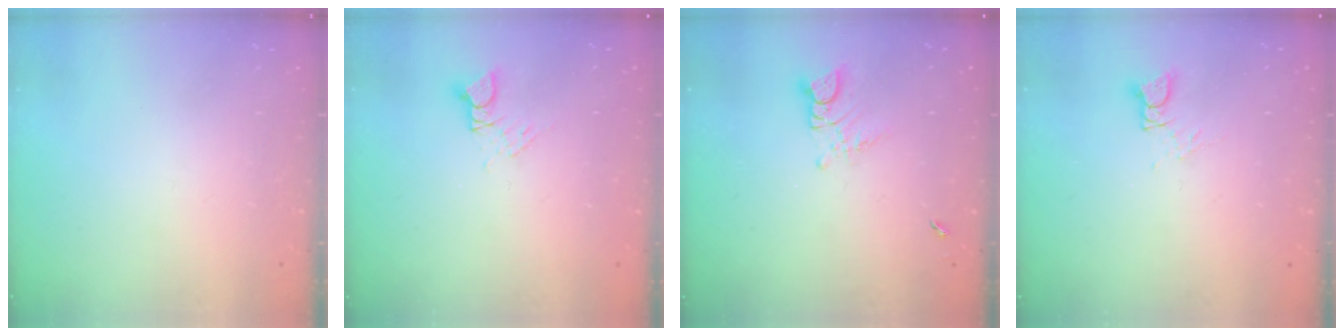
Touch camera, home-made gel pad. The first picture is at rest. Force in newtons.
{"total": 3.2, "press": 3.2, "slide": 0.4}
{"total": 2.8, "press": 2.8, "slide": 0.3}
{"total": 3.5, "press": 3.5, "slide": 0.3}